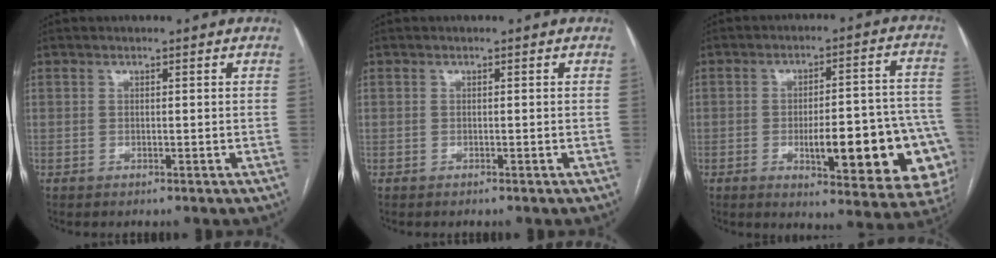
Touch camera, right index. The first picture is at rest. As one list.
[{"total": 0.0}, {"total": 20.3, "force": [-5.7, 5.0, 18.9], "torque": [-0.150, 0.025, -0.054]}]